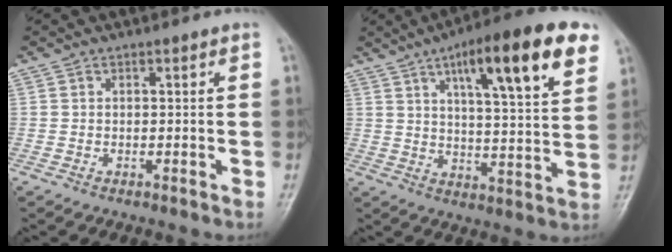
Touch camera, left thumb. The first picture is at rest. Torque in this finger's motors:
{"motor_torque": [1.49, 1.49, 1.57, -1.19, 0.11]}